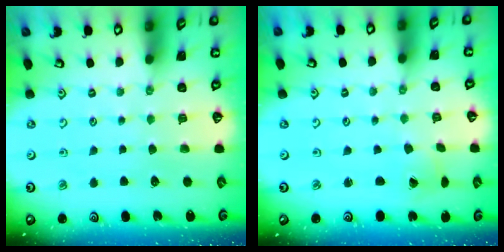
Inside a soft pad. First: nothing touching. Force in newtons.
{"total": 1.2, "press": 1.2, "slide": 0.1}